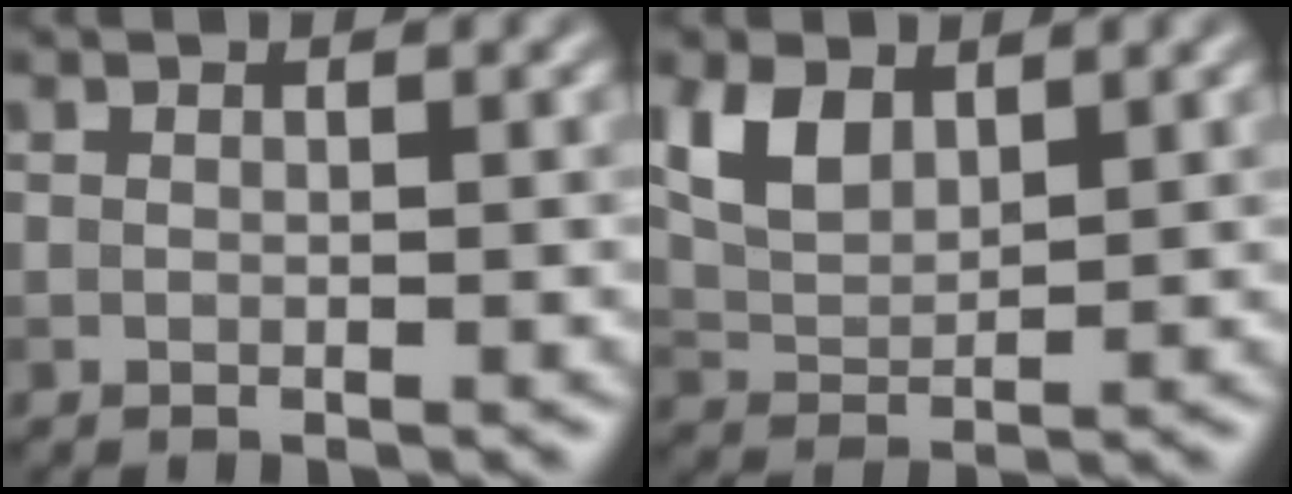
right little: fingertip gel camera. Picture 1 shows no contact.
{"total": 4.0, "force": [2.2, 2.3, 2.5], "torque": [-0.060, 0.001, 0.045]}